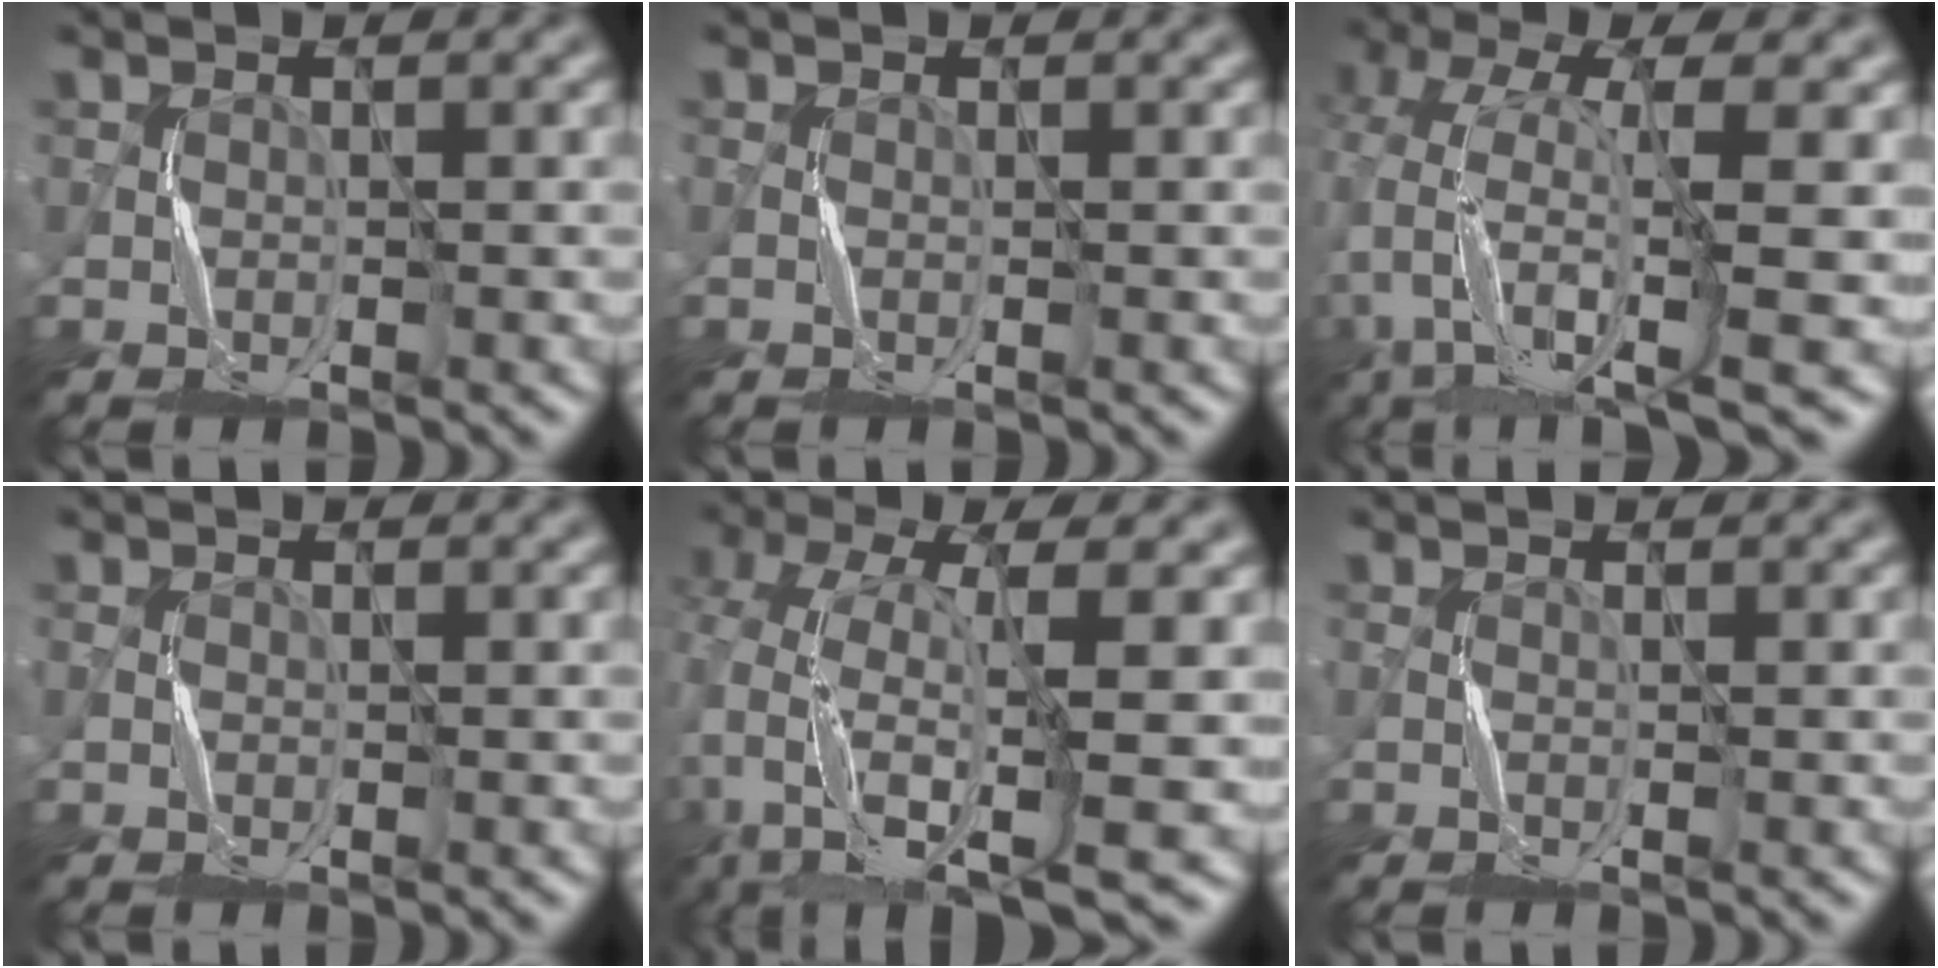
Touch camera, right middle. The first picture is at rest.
{"total": 0.0}
{"total": 10.0, "force": [-3.0, 3.5, 8.9], "torque": [-0.177, -0.001, -0.055]}
{"total": 0.6, "force": [-0.1, 0.6, 0.0], "torque": [0.002, -0.001, 0.000]}
{"total": 10.9, "force": [-2.7, 4.3, 9.7], "torque": [-0.195, -0.009, -0.037]}
{"total": 0.0}